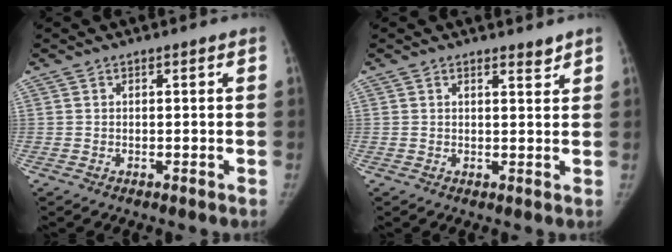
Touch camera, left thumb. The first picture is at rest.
{"total": 1.6, "force": [1.5, 0.4, 0.5], "torque": [0.004, -0.013, 0.022]}